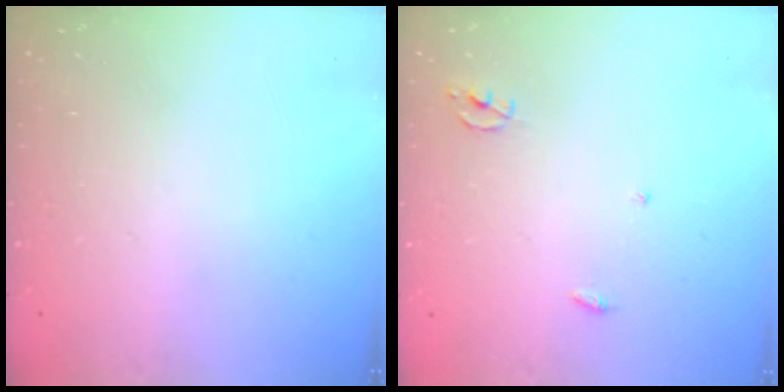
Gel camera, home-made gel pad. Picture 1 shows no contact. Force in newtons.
{"total": 2.3, "press": 2.3, "slide": 0.1}